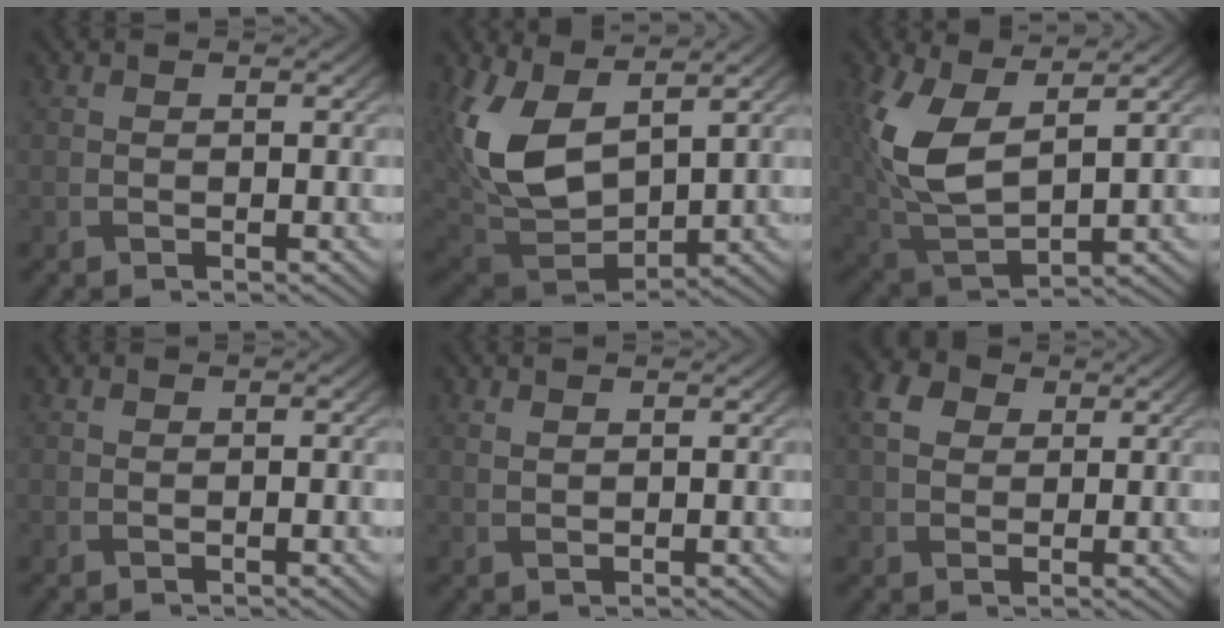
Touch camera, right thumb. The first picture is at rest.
{"total": 13.9, "force": [4.7, 7.8, 10.5], "torque": [-0.259, -0.006, 0.099]}
{"total": 11.4, "force": [3.2, 5.9, 9.2], "torque": [-0.234, -0.005, 0.065]}
{"total": 0.6, "force": [-0.2, 0.2, 0.5], "torque": [-0.010, -0.001, -0.002]}
{"total": 1.0, "force": [0.8, 0.4, 0.5], "torque": [-0.019, -0.003, 0.020]}
{"total": 4.3, "force": [1.4, 3.3, 2.4], "torque": [-0.063, 0.010, 0.023]}